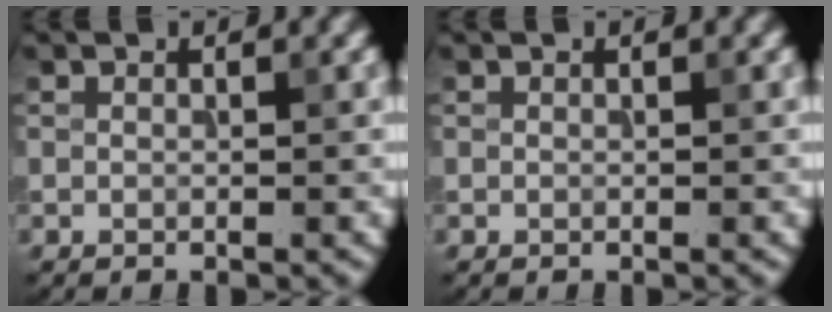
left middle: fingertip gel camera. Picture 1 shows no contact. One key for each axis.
{"total": 0.0}